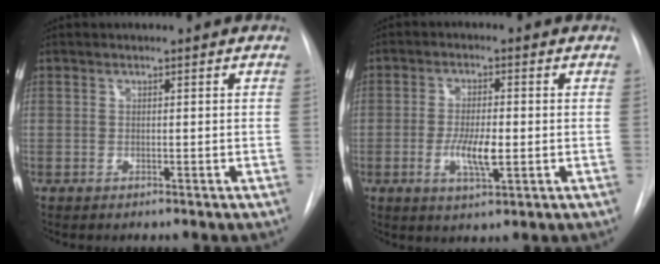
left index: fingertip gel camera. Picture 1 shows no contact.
{"total": 5.7, "force": [-1.0, 1.5, 5.4], "torque": [-0.103, -0.007, -0.017]}